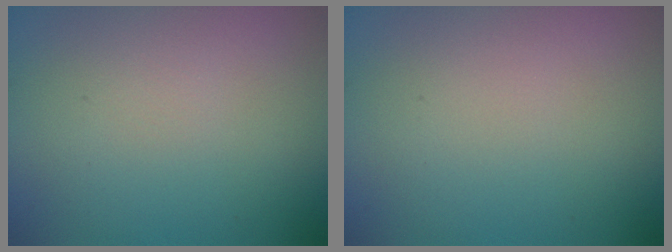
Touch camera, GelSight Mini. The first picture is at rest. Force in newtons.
{"total": 0.0}